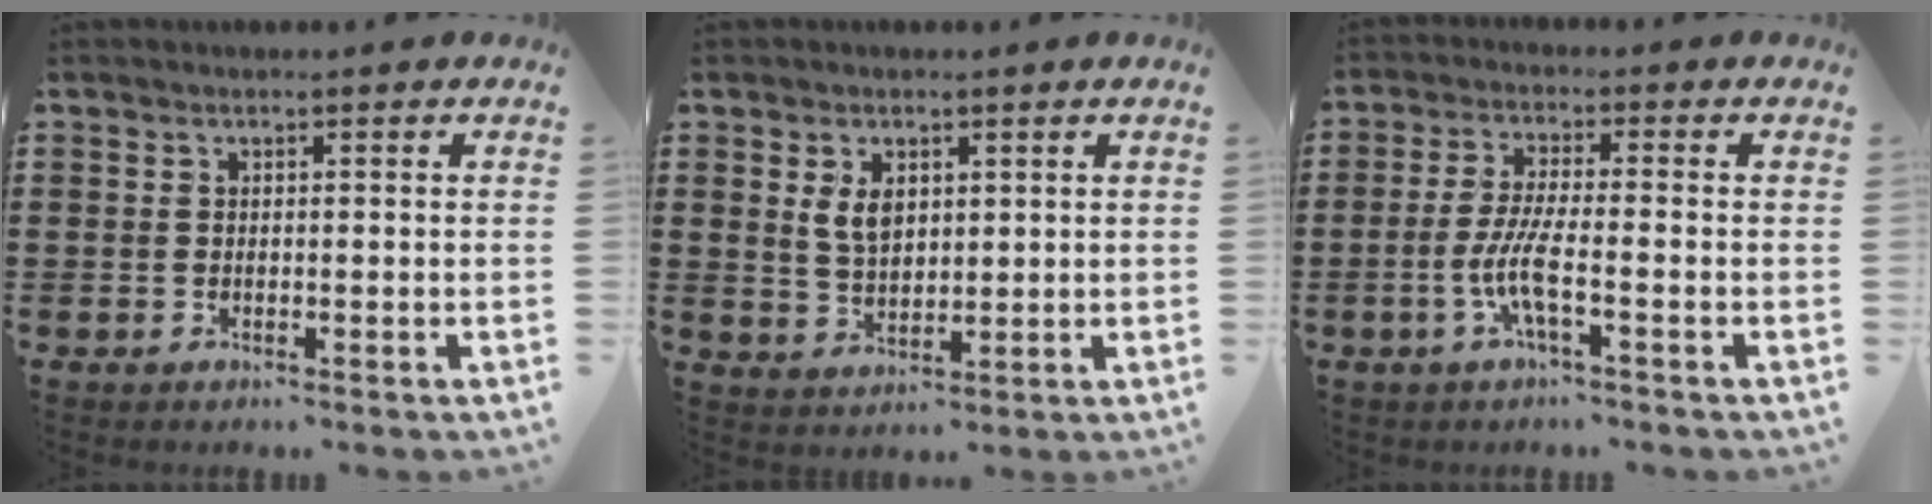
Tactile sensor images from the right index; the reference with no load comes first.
{"total": 4.1, "force": [1.5, 2.4, 3.0], "torque": [-0.057, 0.005, 0.026]}
{"total": 6.0, "force": [-2.2, 0.8, 5.6], "torque": [-0.130, -0.016, -0.050]}